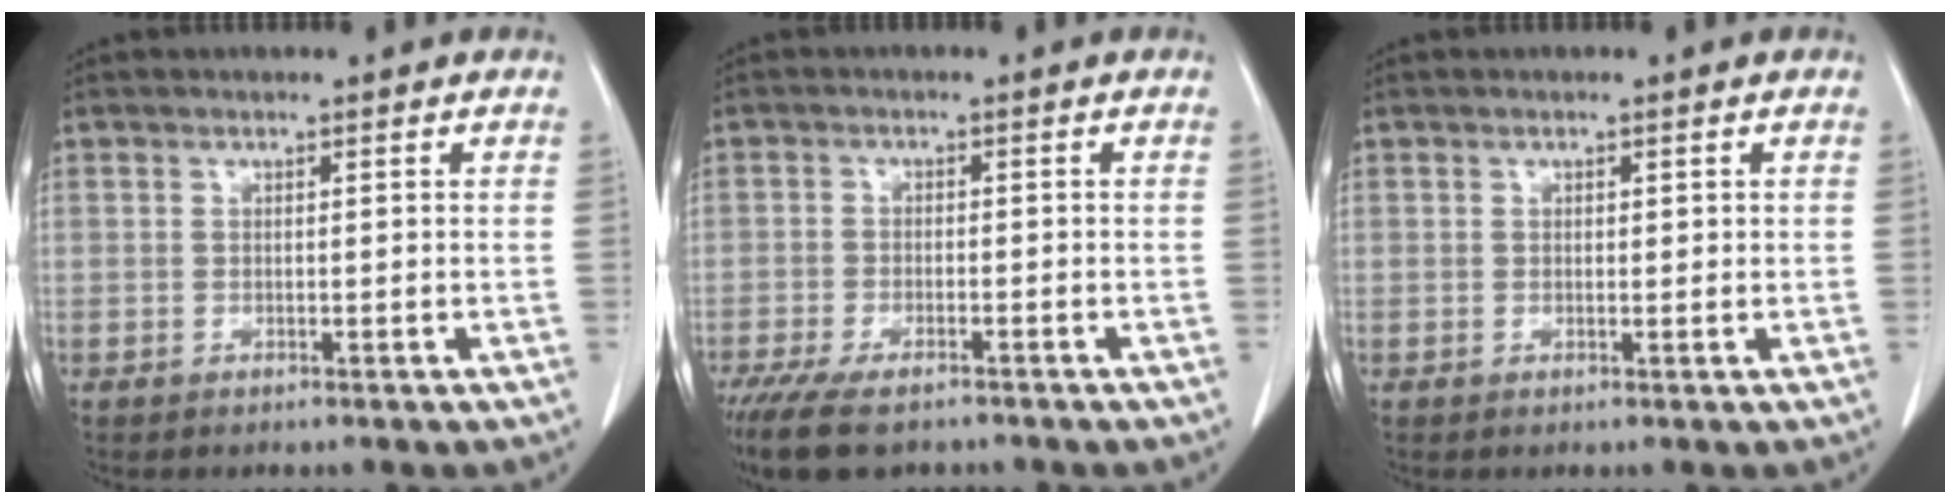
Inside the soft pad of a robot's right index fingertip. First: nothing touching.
{"total": 10.3, "force": [-7.6, 3.8, 5.8], "torque": [-0.106, -0.015, -0.121]}
{"total": 1.3, "force": [0.3, 0.7, 1.0], "torque": [-0.020, -0.001, 0.005]}